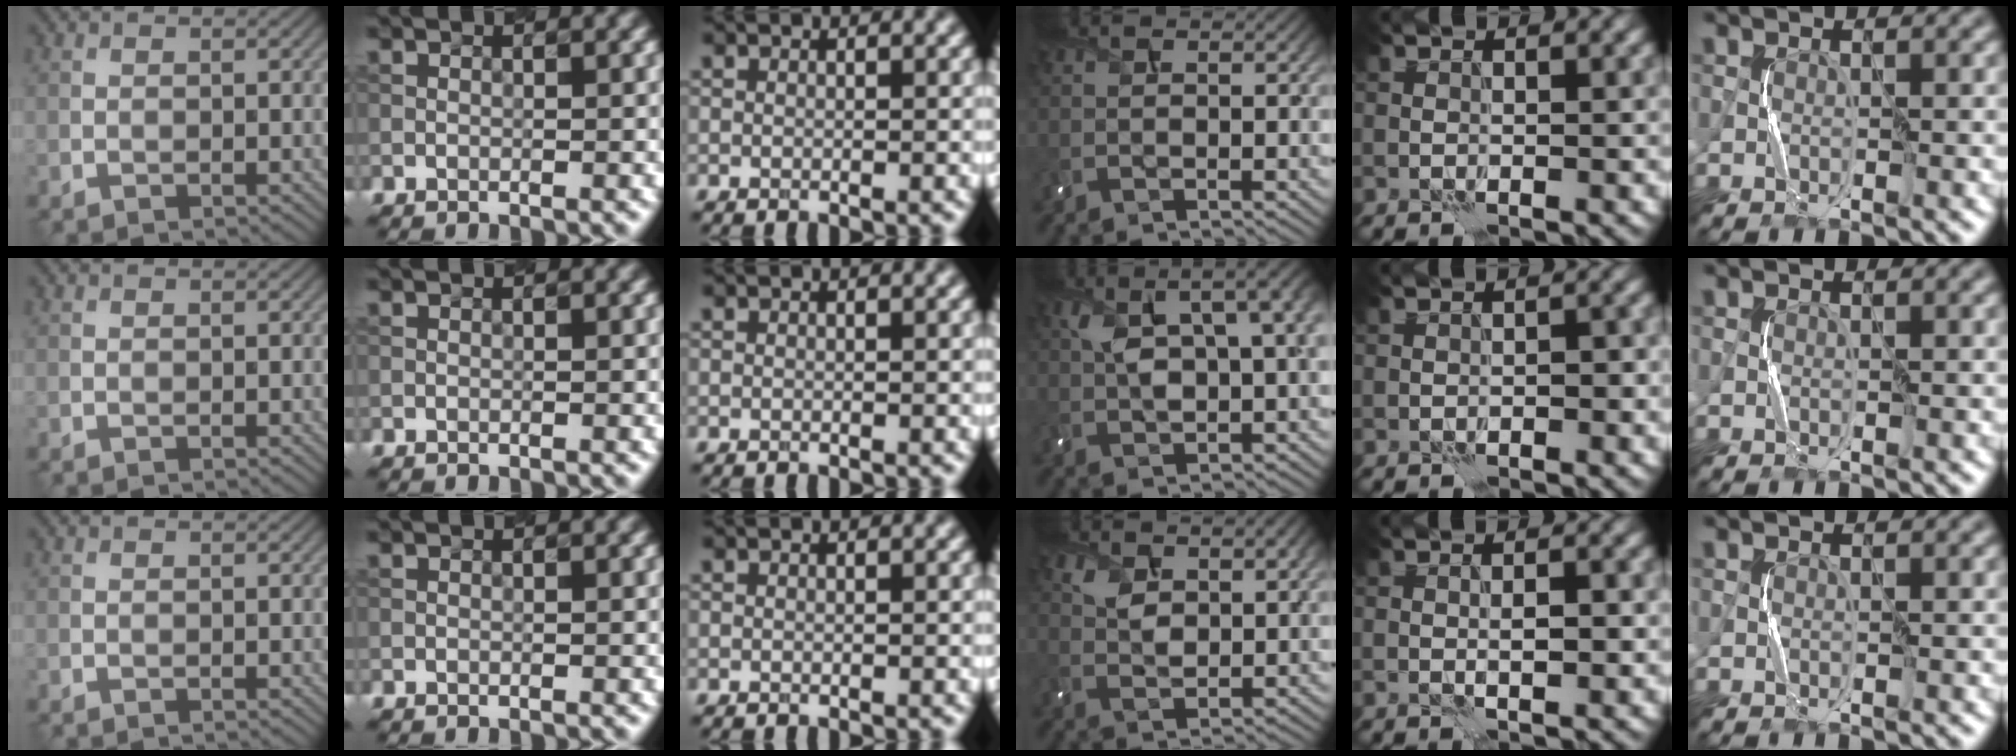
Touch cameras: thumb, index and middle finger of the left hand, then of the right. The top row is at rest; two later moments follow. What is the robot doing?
{"motion": "squeeze", "object": "air blower"}